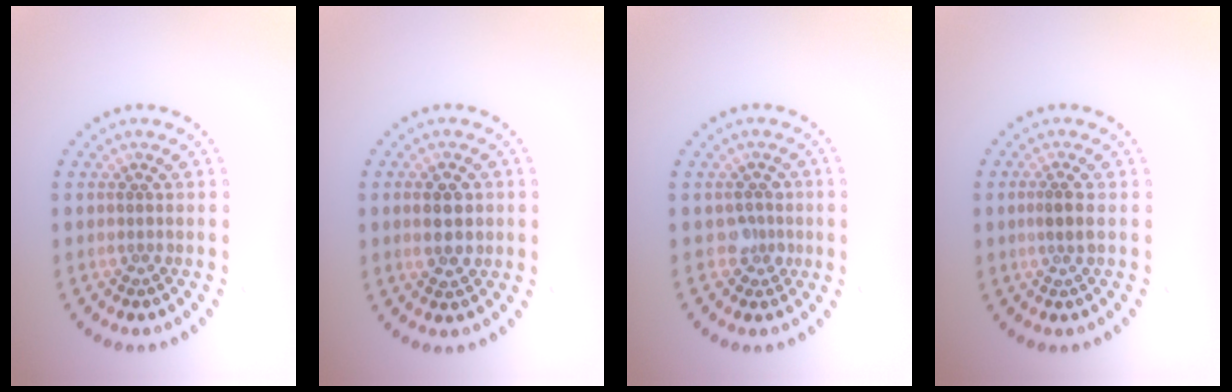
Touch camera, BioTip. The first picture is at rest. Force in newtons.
{"total": 2.9, "press": 2.9, "slide": 0.1}
{"total": 1.8, "press": 1.5, "slide": 1.1}
{"total": 1.2, "press": 0.9, "slide": 0.7}